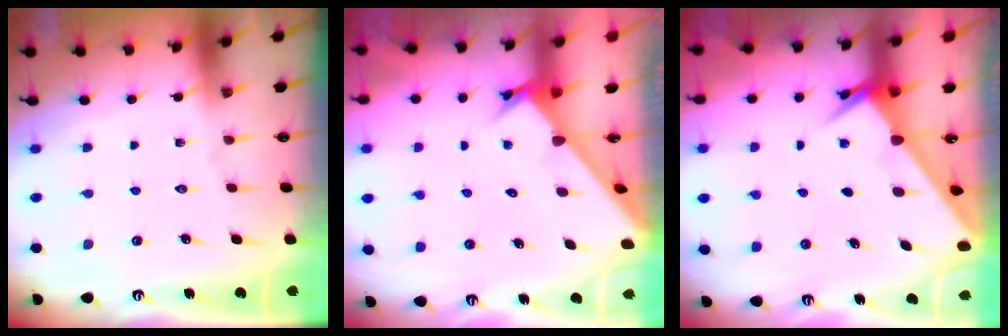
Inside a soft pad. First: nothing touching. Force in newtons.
{"total": 2.7, "press": 2.7, "slide": 0.3}
{"total": 2.4, "press": 2.4, "slide": 0.3}